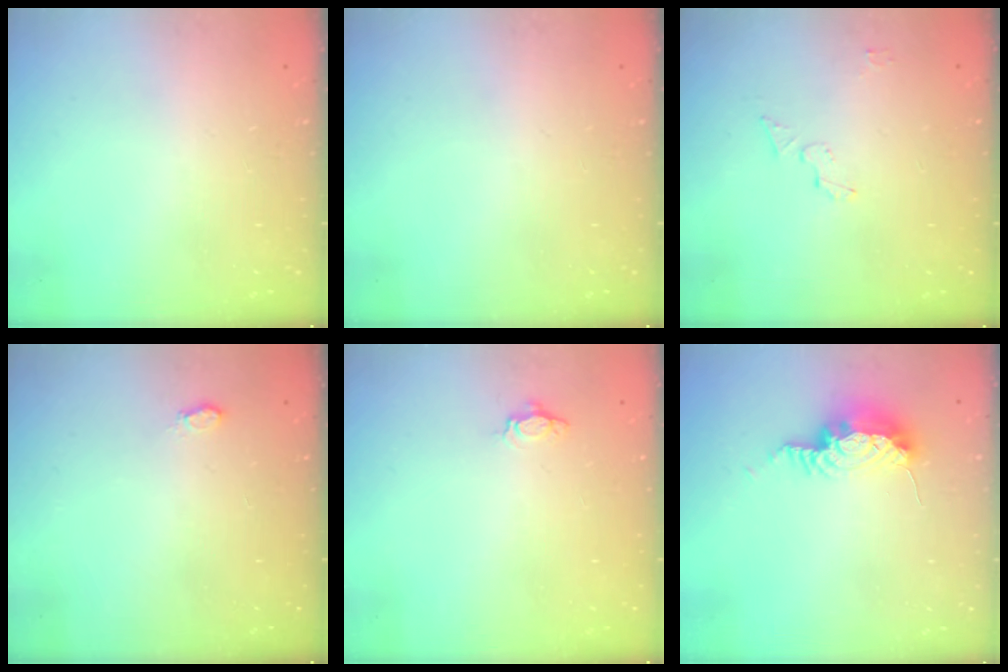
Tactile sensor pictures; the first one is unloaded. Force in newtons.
{"total": 0.0}
{"total": 4.0, "press": 4.0, "slide": 0.1}
{"total": 3.5, "press": 3.5, "slide": 0.5}
{"total": 3.2, "press": 3.2, "slide": 0.4}
{"total": 15.6, "press": 10.8, "slide": 11.2}